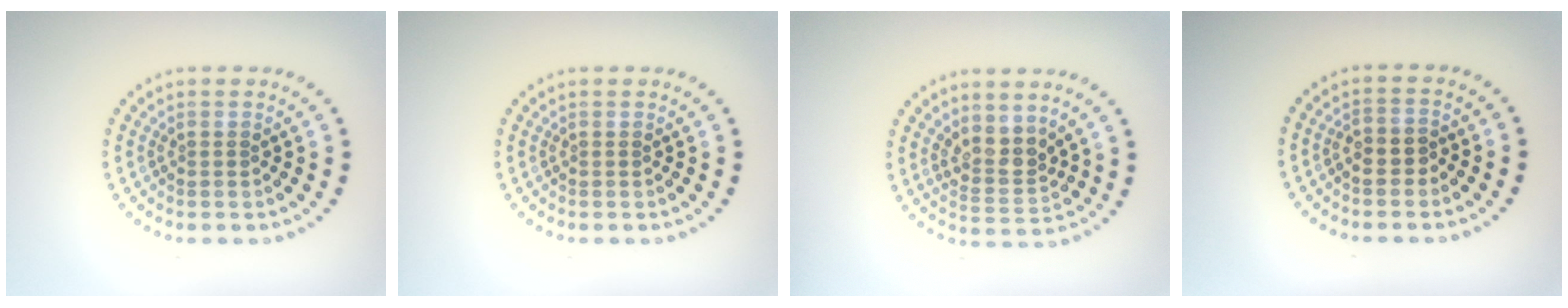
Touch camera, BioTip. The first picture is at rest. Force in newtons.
{"total": 0.0}
{"total": 2.7, "press": 2.2, "slide": 1.6}
{"total": 1.5, "press": 1.3, "slide": 0.7}